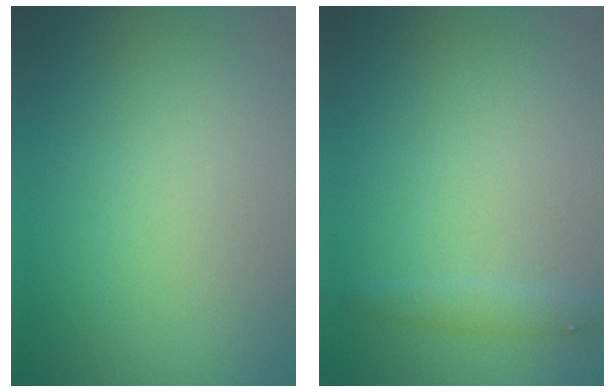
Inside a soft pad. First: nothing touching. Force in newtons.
{"total": 1.1, "press": 1.1, "slide": 0.1}